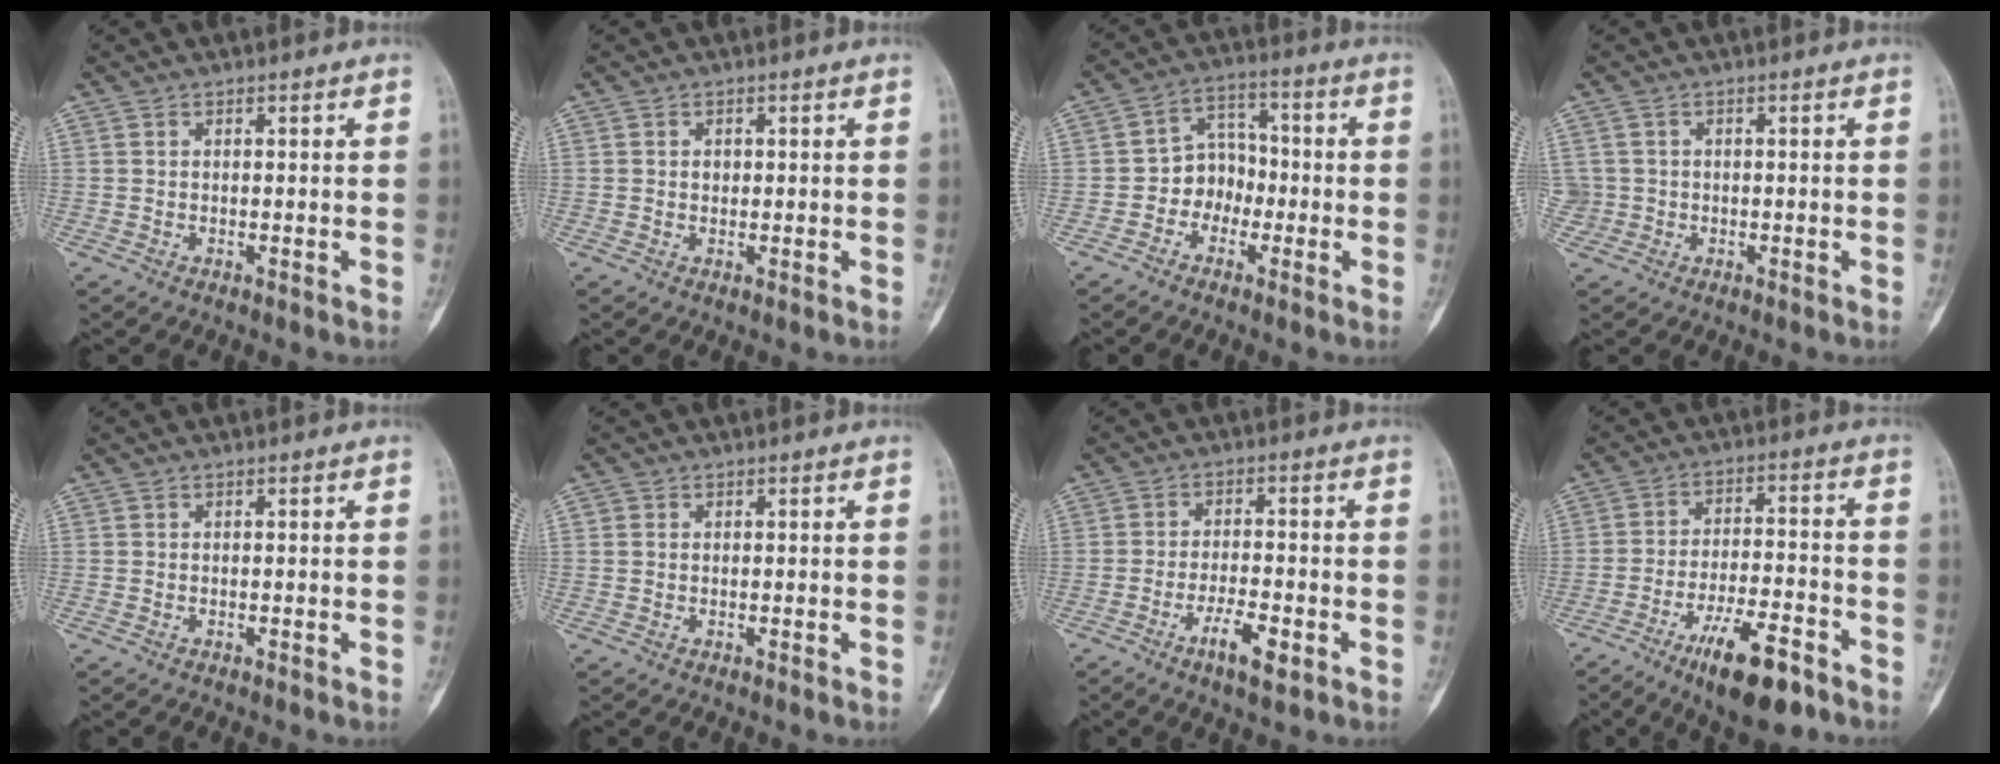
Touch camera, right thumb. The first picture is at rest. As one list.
[{"total": 1.1, "force": [0.2, 0.9, 0.5], "torque": [-0.003, 0.003, 0.004]}, {"total": 6.9, "force": [-2.1, 5.7, 3.1], "torque": [-0.005, 0.032, -0.051]}, {"total": 2.5, "force": [-0.2, 2.5, -0.1], "torque": [0.017, 0.010, -0.004]}, {"total": 0.0}, {"total": 0.8, "force": [0.2, 0.7, 0.2], "torque": [0.005, 0.002, 0.003]}, {"total": 5.8, "force": [-2.9, 1.6, 4.8], "torque": [-0.089, 0.012, -0.049]}, {"total": 13.0, "force": [-8.1, 4.0, 9.4], "torque": [-0.154, 0.047, -0.130]}]